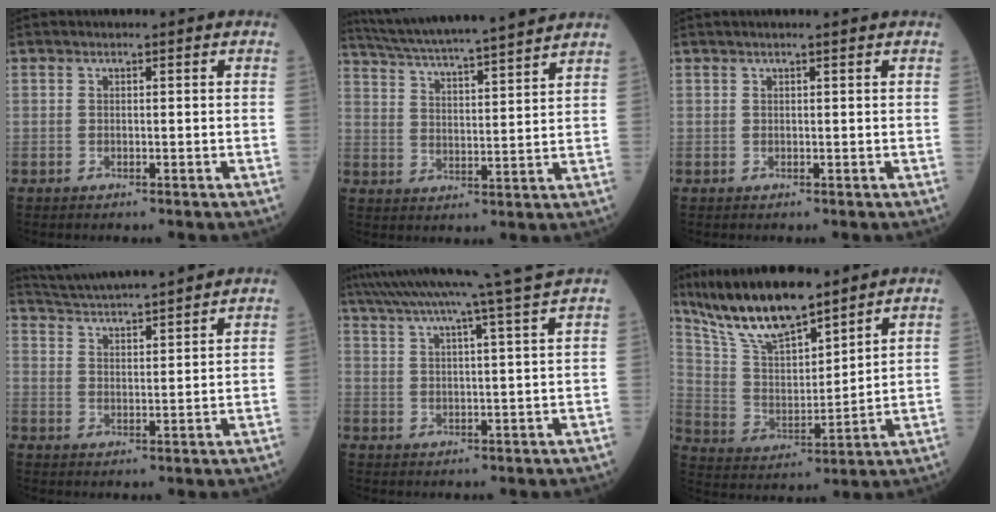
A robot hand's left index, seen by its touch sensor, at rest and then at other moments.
{"total": 19.3, "force": [17.4, -0.4, 8.3], "torque": [-0.152, 0.006, 0.259]}
{"total": 1.7, "force": [1.4, -0.3, 0.9], "torque": [-0.011, 0.010, 0.023]}
{"total": 15.4, "force": [14.2, 0.4, 6.0], "torque": [-0.117, 0.023, 0.218]}
{"total": 18.0, "force": [15.7, -3.1, 8.3], "torque": [-0.150, -0.028, 0.223]}
{"total": 14.8, "force": [12.2, 3.1, 7.7], "torque": [-0.151, 0.008, 0.234]}